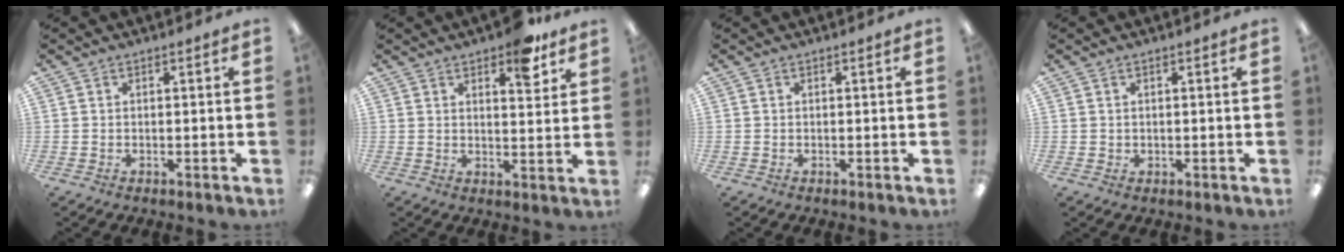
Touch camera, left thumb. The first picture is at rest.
{"total": 8.2, "force": [5.5, 3.5, 5.0], "torque": [-0.048, -0.030, 0.088]}
{"total": 0.0}
{"total": 0.7, "force": [0.3, 0.6, 0.0], "torque": [0.000, 0.004, 0.006]}